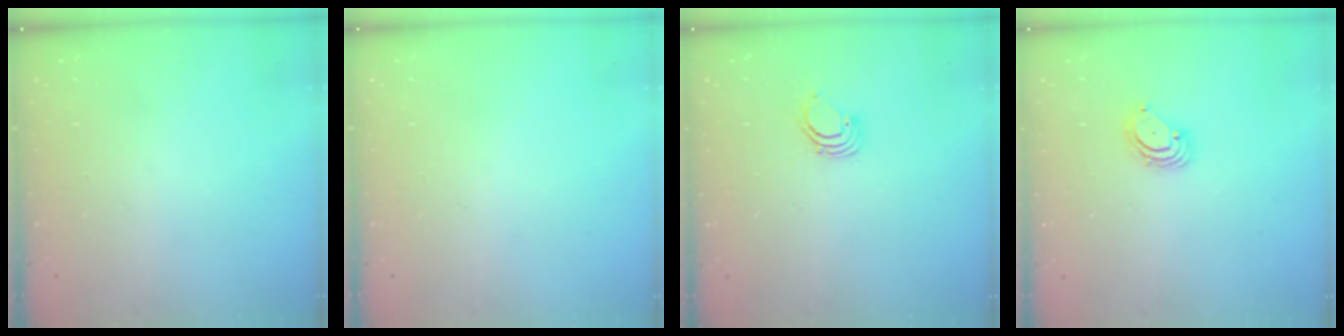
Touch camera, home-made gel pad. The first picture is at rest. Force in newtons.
{"total": 0.0}
{"total": 2.2, "press": 2.2, "slide": 0.2}
{"total": 3.6, "press": 3.6, "slide": 0.3}